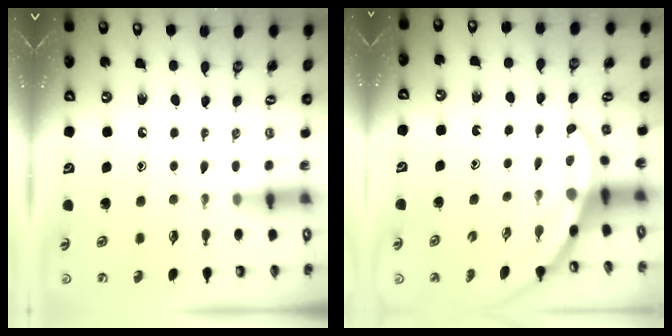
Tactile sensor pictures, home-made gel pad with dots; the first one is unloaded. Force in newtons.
{"total": 3.3, "press": 3.3, "slide": 0.2}